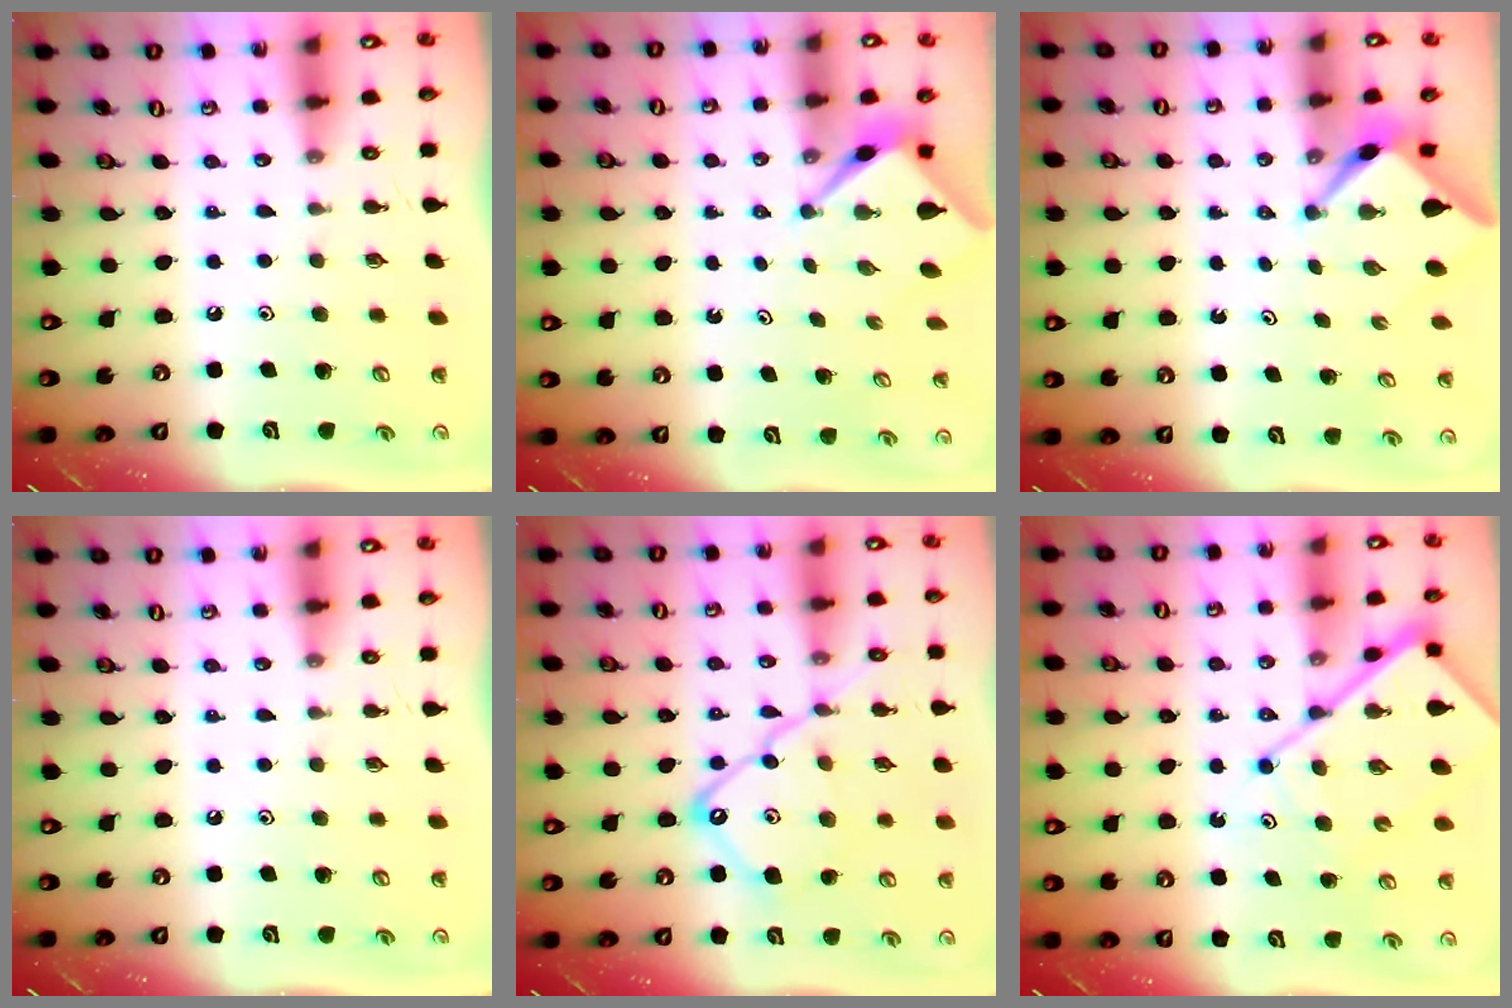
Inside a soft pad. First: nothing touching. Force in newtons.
{"total": 2.6, "press": 2.6, "slide": 0.1}
{"total": 2.5, "press": 2.5, "slide": 0.3}
{"total": 0.0}
{"total": 16.7, "press": 16.6, "slide": 1.5}
{"total": 10.7, "press": 10.7, "slide": 0.9}